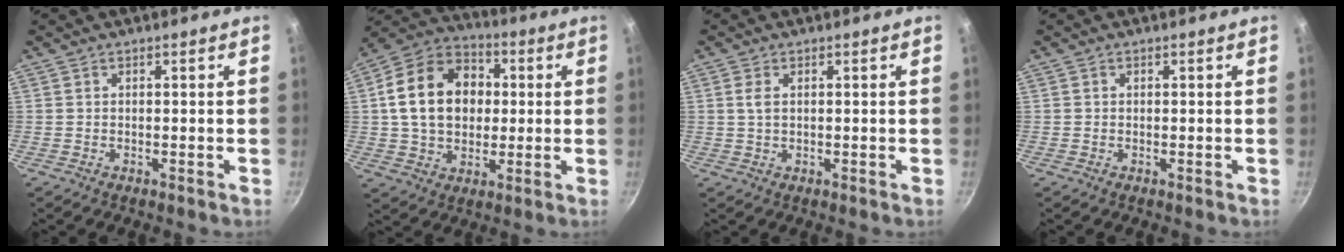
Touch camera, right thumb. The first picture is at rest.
{"total": 17.6, "force": [2.0, 13.4, 11.2], "torque": [-0.166, 0.025, 0.026]}
{"total": 2.1, "force": [0.5, 1.2, 1.7], "torque": [-0.034, 0.001, 0.011]}
{"total": 0.0}